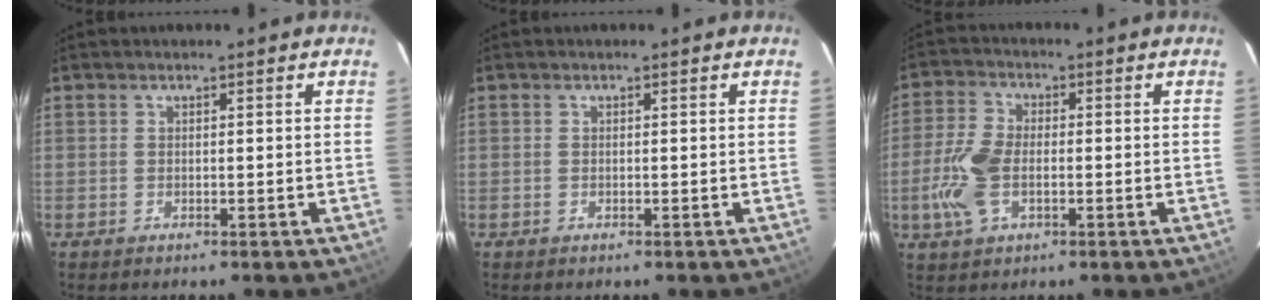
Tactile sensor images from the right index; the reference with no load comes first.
{"total": 0.0}
{"total": 8.8, "force": [-2.0, 5.1, 7.0], "torque": [-0.158, 0.003, -0.038]}